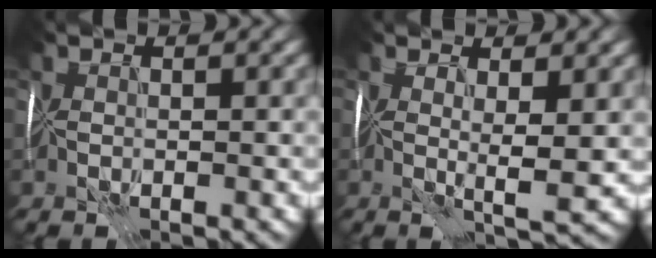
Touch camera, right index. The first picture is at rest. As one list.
[{"total": 3.5, "force": [0.9, 0.4, 3.4], "torque": [-0.052, -0.007, 0.013]}]